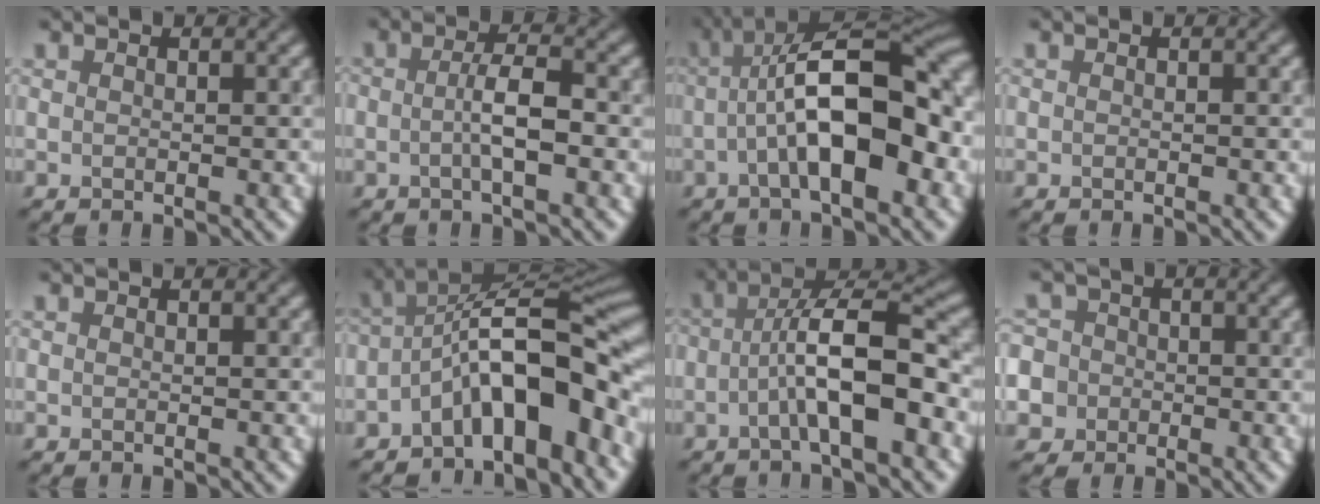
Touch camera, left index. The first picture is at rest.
{"total": 3.1, "force": [-0.6, 0.7, 3.0], "torque": [-0.052, 0.006, -0.015]}
{"total": 11.8, "force": [-1.2, 4.5, 10.9], "torque": [-0.173, 0.017, -0.026]}
{"total": 0.0}
{"total": 0.0}
{"total": 10.2, "force": [-3.7, 4.0, 8.6], "torque": [-0.117, 0.017, -0.076]}
{"total": 7.3, "force": [-1.7, 2.1, 6.7], "torque": [-0.110, 0.018, -0.033]}
{"total": 8.4, "force": [-2.2, 7.8, 2.1], "torque": [-0.055, 0.005, -0.079]}